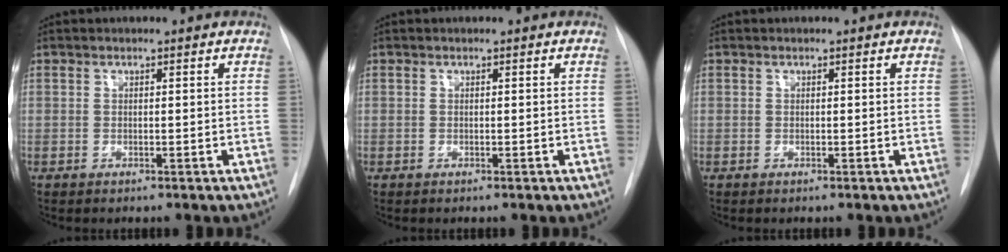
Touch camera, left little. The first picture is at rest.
{"total": 0.0}
{"total": 0.0}